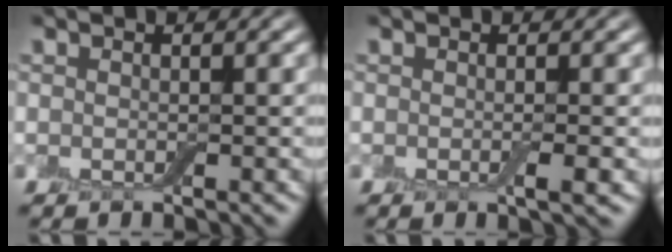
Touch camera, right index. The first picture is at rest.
{"total": 1.3, "force": [-0.2, 0.2, 1.3], "torque": [-0.019, -0.004, -0.006]}